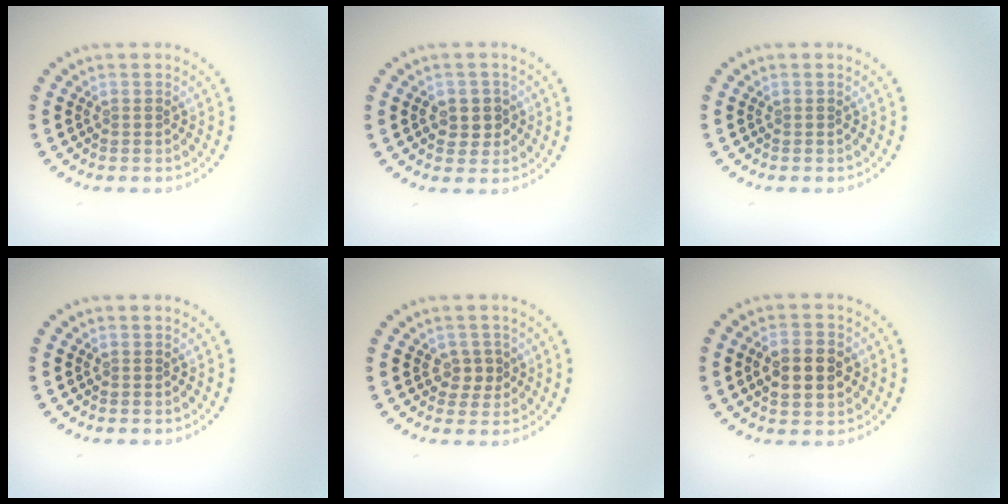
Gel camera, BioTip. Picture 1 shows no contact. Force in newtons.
{"total": 2.5, "press": 2.5, "slide": 0.5}
{"total": 0.0}
{"total": 0.0}
{"total": 1.7, "press": 1.6, "slide": 0.6}
{"total": 4.6, "press": 4.6, "slide": 0.2}